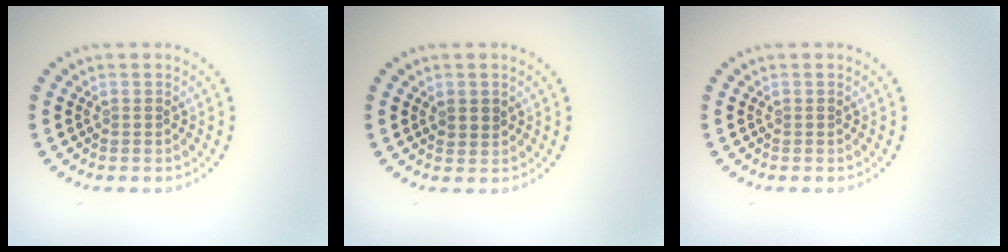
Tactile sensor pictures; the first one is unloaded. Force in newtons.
{"total": 1.3, "press": 1.1, "slide": 0.5}
{"total": 0.0}